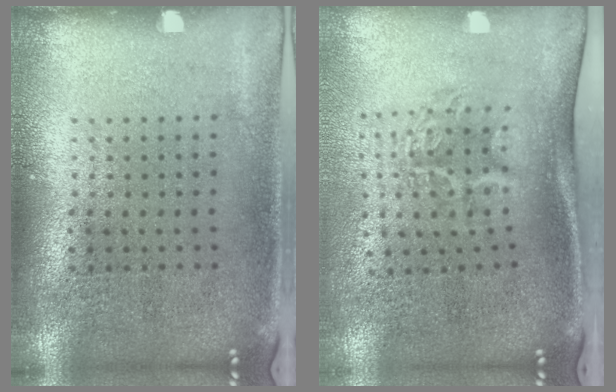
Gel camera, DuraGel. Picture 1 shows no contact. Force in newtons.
{"total": 1.9, "press": 1.3, "slide": 1.4}